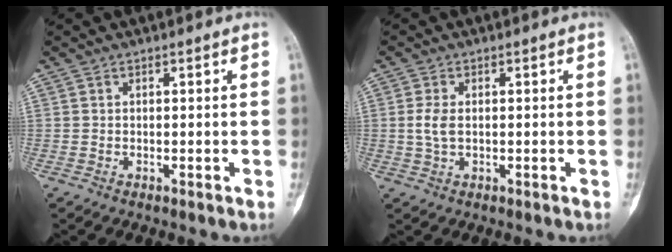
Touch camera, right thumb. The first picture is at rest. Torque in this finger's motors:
{"motor_torque": [0.33, 0.77, 0.13, -0.28, 0.11]}